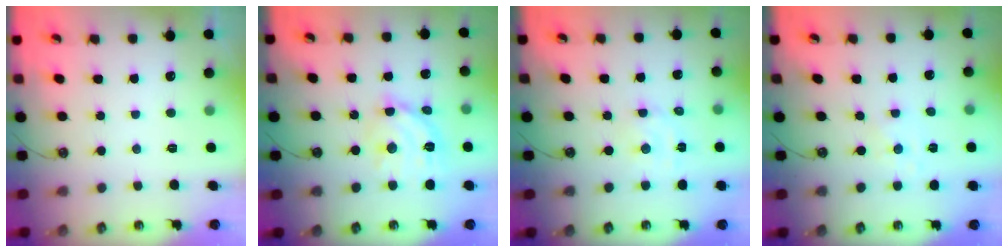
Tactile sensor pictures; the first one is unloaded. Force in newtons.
{"total": 13.1, "press": 13.1, "slide": 1.0}
{"total": 2.7, "press": 2.7, "slide": 0.1}
{"total": 1.1, "press": 1.1, "slide": 0.2}